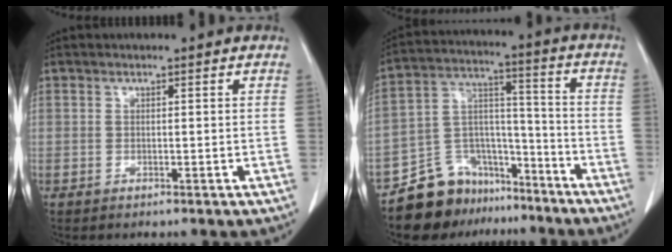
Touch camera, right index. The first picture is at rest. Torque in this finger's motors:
{"motor_torque": [-0.19, -0.37, -0.18, -0.16]}